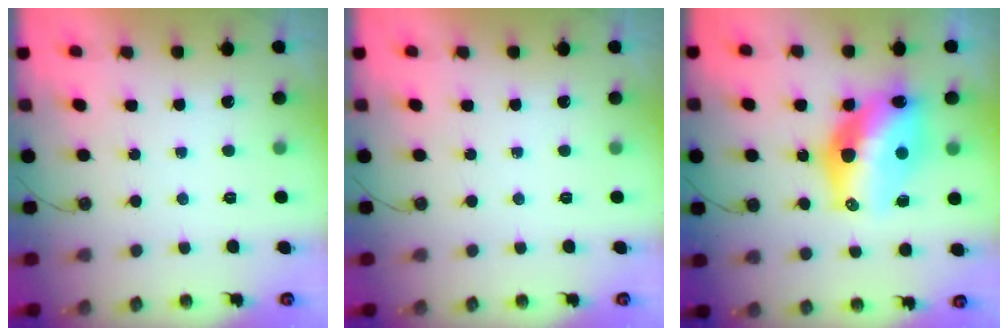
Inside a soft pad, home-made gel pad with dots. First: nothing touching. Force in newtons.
{"total": 0.0}
{"total": 17.4, "press": 17.1, "slide": 3.3}